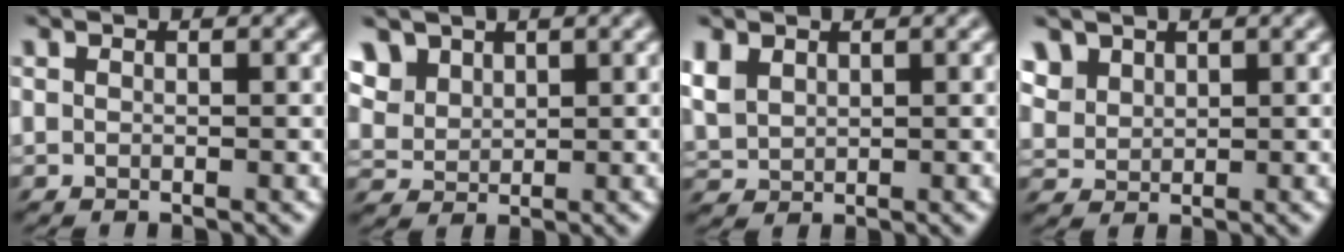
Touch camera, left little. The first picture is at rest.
{"total": 2.8, "force": [1.6, 1.8, 1.6], "torque": [-0.048, 0.016, 0.022]}
{"total": 2.2, "force": [0.8, 1.4, 1.5], "torque": [-0.036, 0.002, 0.010]}
{"total": 2.2, "force": [1.4, 1.3, 1.1], "torque": [-0.034, 0.013, 0.016]}